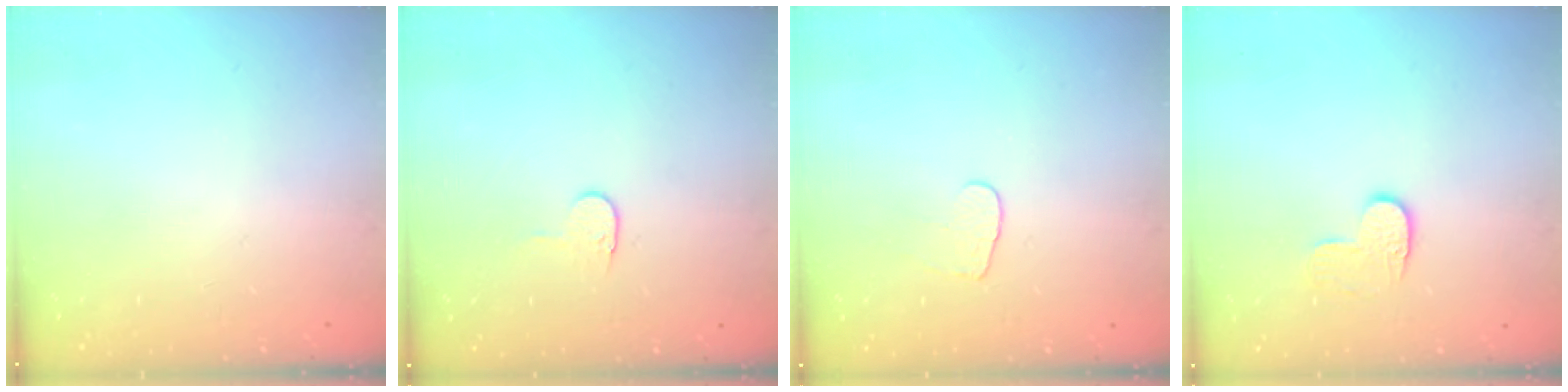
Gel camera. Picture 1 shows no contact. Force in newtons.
{"total": 4.1, "press": 4.1, "slide": 0.4}
{"total": 4.4, "press": 4.4, "slide": 0.3}
{"total": 6.7, "press": 6.7, "slide": 0.5}